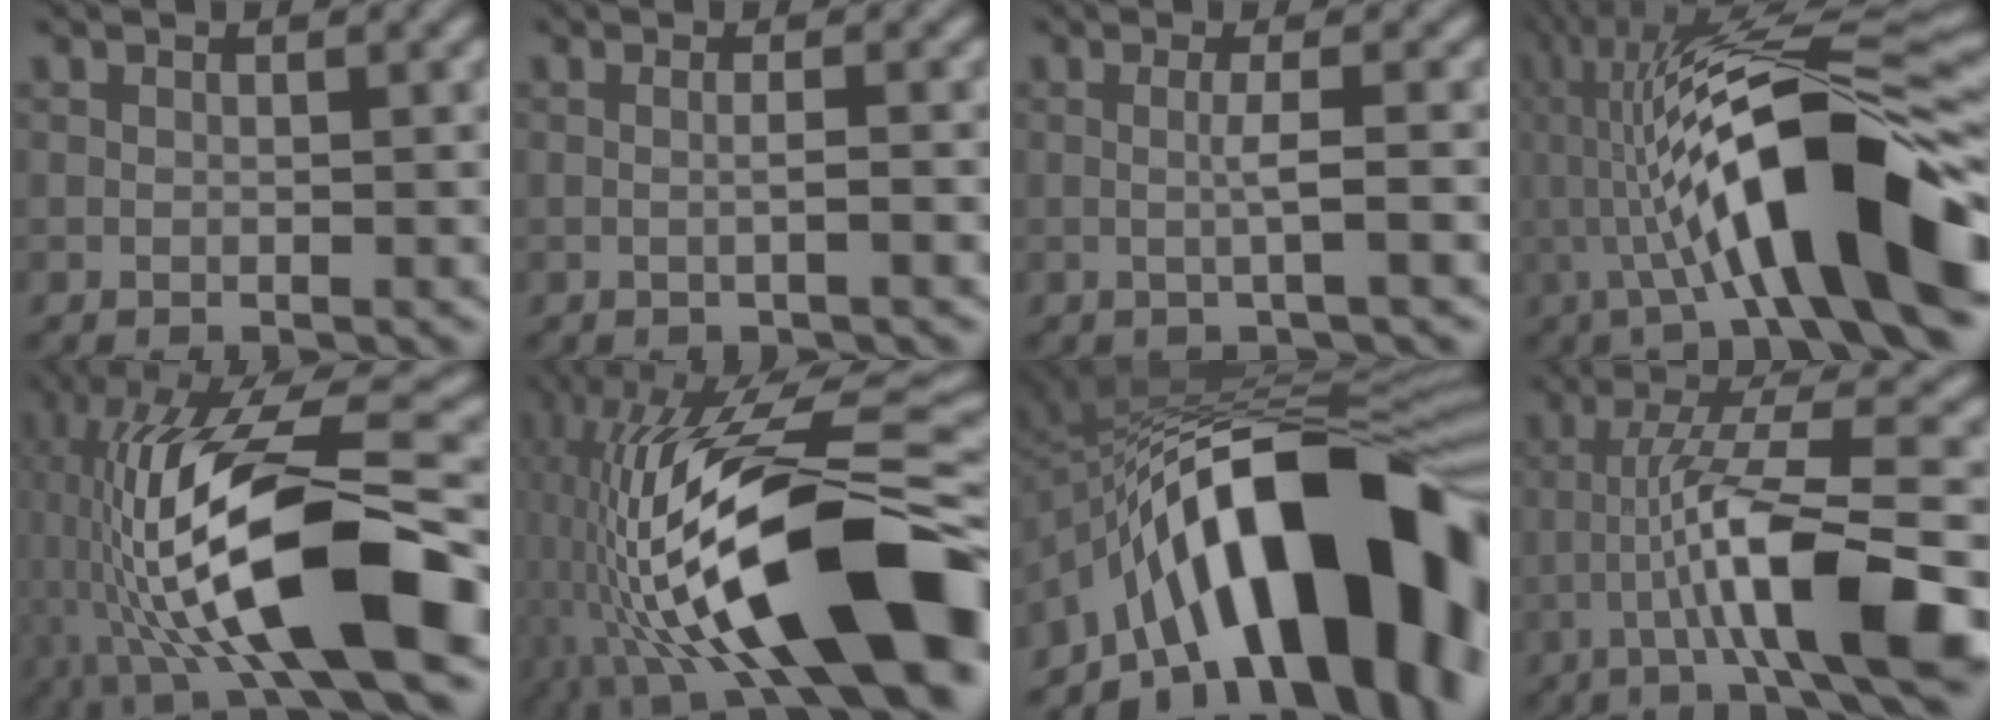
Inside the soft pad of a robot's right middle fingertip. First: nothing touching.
{"total": 1.4, "force": [-0.3, 0.3, 1.3], "torque": [-0.012, 0.015, -0.004]}
{"total": 1.8, "force": [-0.4, 0.0, 1.8], "torque": [-0.040, 0.012, -0.007]}
{"total": 14.2, "force": [-2.2, 2.6, 13.8], "torque": [-0.232, 0.051, -0.027]}
{"total": 15.1, "force": [-3.3, 4.4, 14.1], "torque": [-0.269, 0.034, -0.052]}
{"total": 19.1, "force": [-5.0, 6.5, 17.2], "torque": [-0.310, 0.041, -0.082]}
{"total": 17.1, "force": [-6.5, 7.6, 13.8], "torque": [-0.177, 0.049, -0.117]}
{"total": 9.9, "force": [-3.9, 1.1, 9.0], "torque": [-0.160, 0.036, -0.054]}